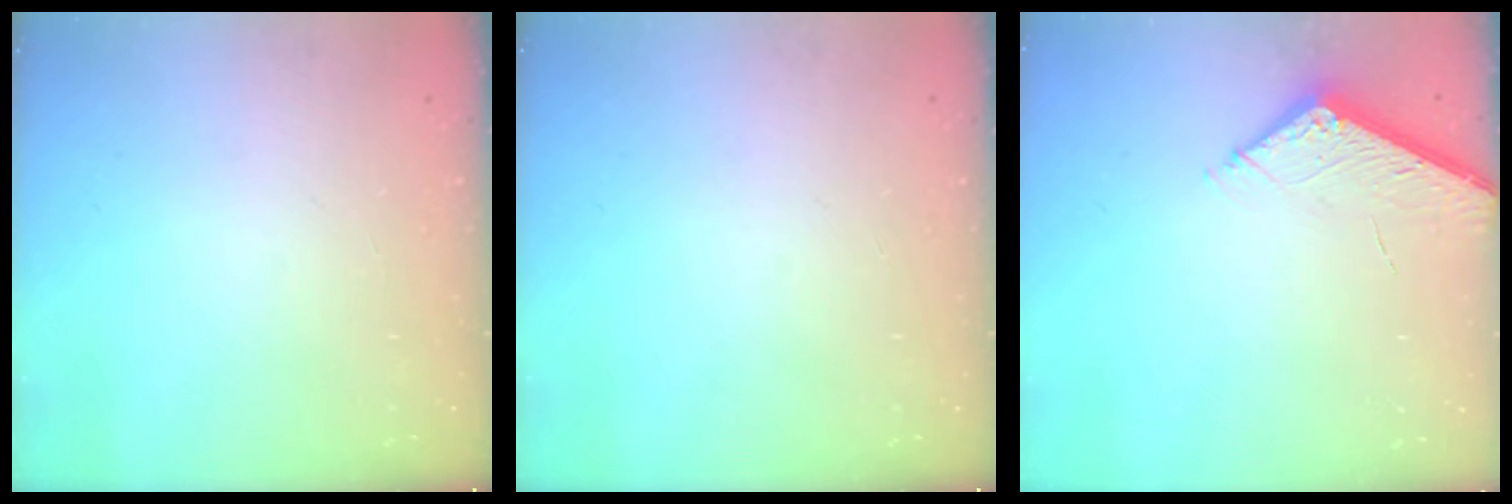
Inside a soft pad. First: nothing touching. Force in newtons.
{"total": 0.0}
{"total": 5.1, "press": 5.0, "slide": 0.5}